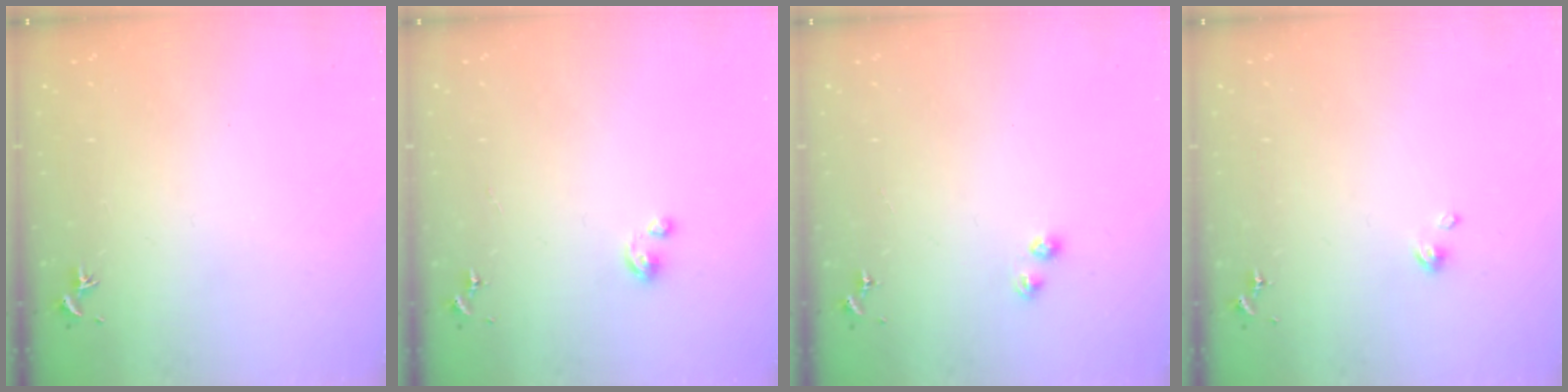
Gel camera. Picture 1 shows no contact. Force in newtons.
{"total": 3.0, "press": 3.0, "slide": 0.2}
{"total": 2.6, "press": 2.6, "slide": 0.3}
{"total": 2.9, "press": 2.9, "slide": 0.2}